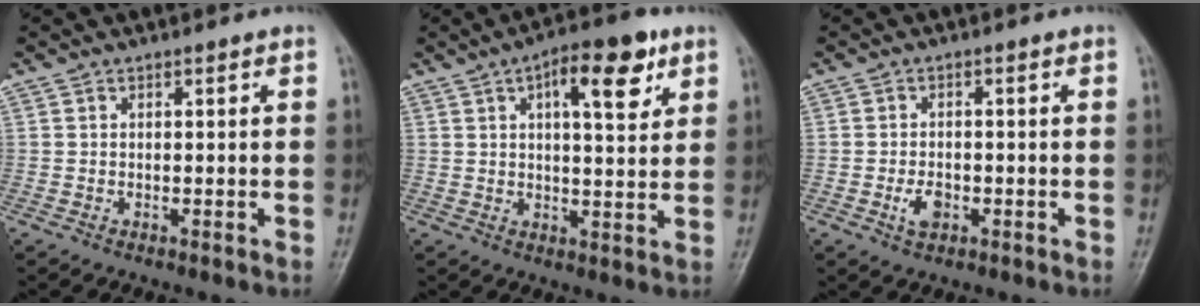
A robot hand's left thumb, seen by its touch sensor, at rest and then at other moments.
{"total": 11.2, "force": [5.1, 4.3, 9.0], "torque": [-0.108, -0.012, 0.070]}
{"total": 3.2, "force": [-1.2, 2.1, 2.2], "torque": [-0.037, 0.003, -0.021]}